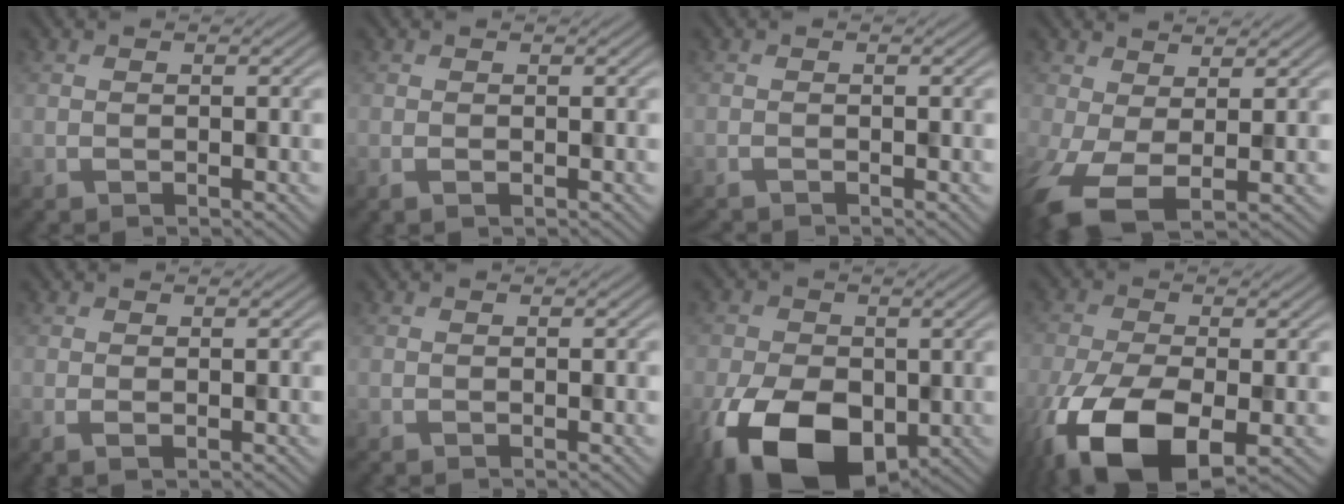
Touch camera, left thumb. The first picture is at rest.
{"total": 0.7, "force": [-0.2, 0.2, 0.7], "torque": [-0.014, -0.002, -0.003]}
{"total": 0.9, "force": [-0.8, -0.1, -0.3], "torque": [0.003, 0.000, -0.015]}
{"total": 5.4, "force": [-1.3, 2.2, 4.8], "torque": [-0.110, -0.011, -0.020]}
{"total": 1.3, "force": [-0.1, 0.2, 1.3], "torque": [-0.027, -0.002, 0.000]}
{"total": 0.0}
{"total": 13.3, "force": [-5.6, 8.2, 8.9], "torque": [-0.178, -0.042, -0.092]}
{"total": 13.5, "force": [-6.5, 6.3, 10.0], "torque": [-0.221, -0.042, -0.108]}